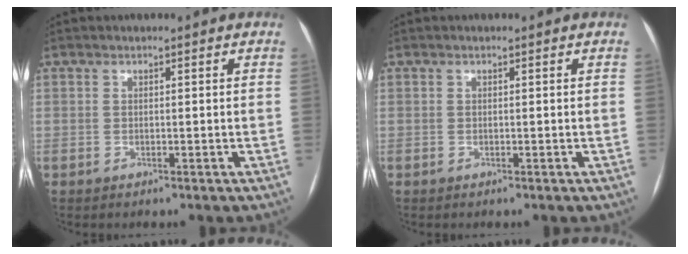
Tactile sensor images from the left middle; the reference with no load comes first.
{"total": 0.0}